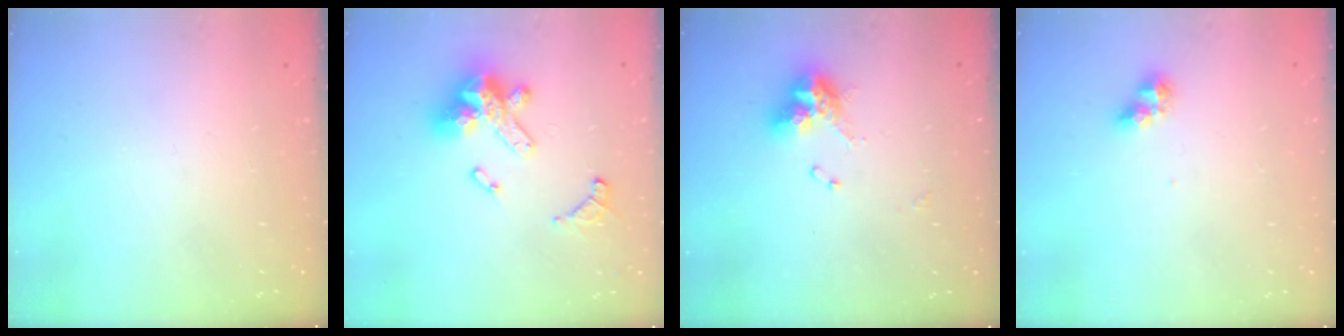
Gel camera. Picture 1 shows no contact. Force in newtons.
{"total": 14.2, "press": 14.2, "slide": 1.0}
{"total": 11.3, "press": 11.2, "slide": 1.0}
{"total": 6.4, "press": 6.3, "slide": 0.5}